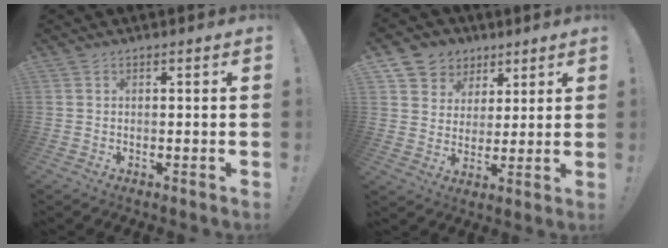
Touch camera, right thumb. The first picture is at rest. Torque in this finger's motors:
{"motor_torque": [0.01, 0.01, 0.08, 0.09, 0.00]}